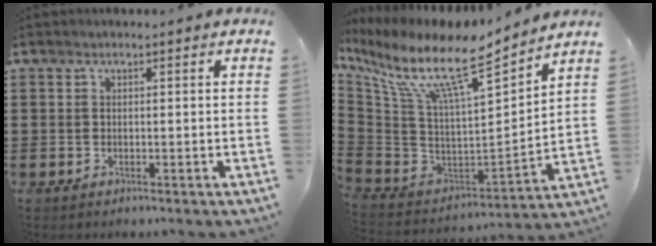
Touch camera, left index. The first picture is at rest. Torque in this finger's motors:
{"motor_torque": [2.14, 0.00, 1.05, 0.21]}